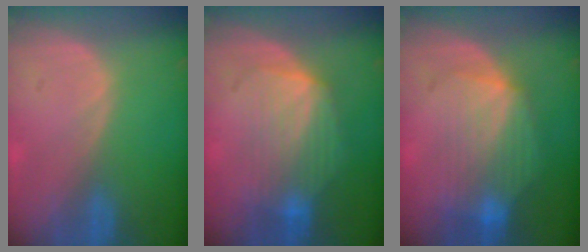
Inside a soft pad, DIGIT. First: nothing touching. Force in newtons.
{"total": 7.4, "press": 7.3, "slide": 1.3}
{"total": 8.7, "press": 8.1, "slide": 3.4}